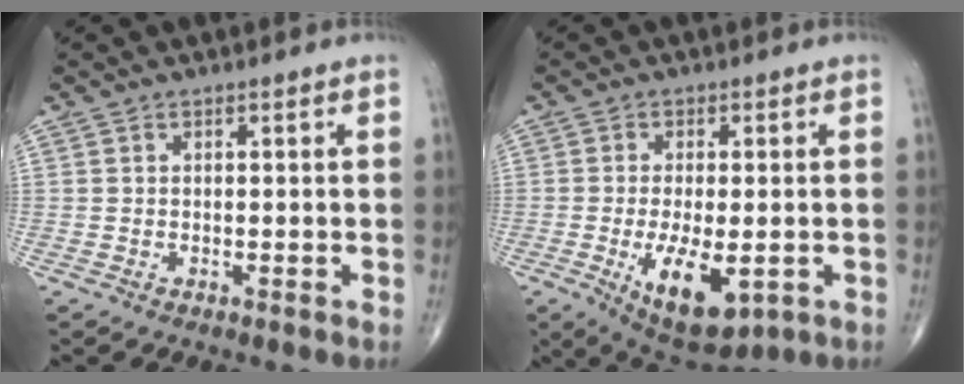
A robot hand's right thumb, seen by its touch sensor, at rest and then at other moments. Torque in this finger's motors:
{"motor_torque": [-0.21, 1.39, 0.48, 0.20, 0.26]}